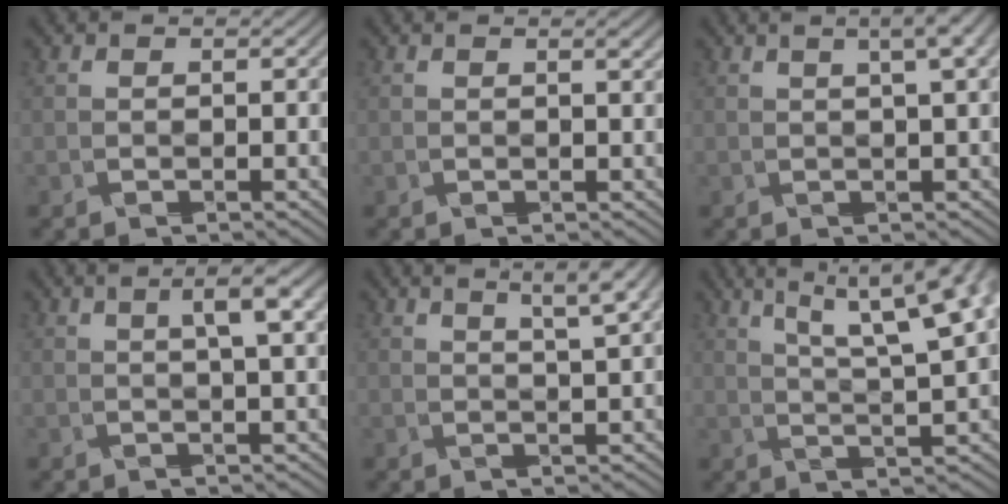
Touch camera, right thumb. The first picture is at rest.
{"total": 1.0, "force": [0.3, 0.2, 0.9], "torque": [-0.025, -0.002, 0.006]}
{"total": 3.7, "force": [1.6, 0.1, 3.3], "torque": [-0.064, 0.007, 0.030]}
{"total": 4.2, "force": [1.6, 0.4, 3.9], "torque": [-0.073, 0.008, 0.028]}
{"total": 4.1, "force": [2.5, -0.3, 3.3], "torque": [-0.063, 0.009, 0.045]}
{"total": 10.3, "force": [5.8, 1.3, 8.5], "torque": [-0.144, 0.030, 0.080]}